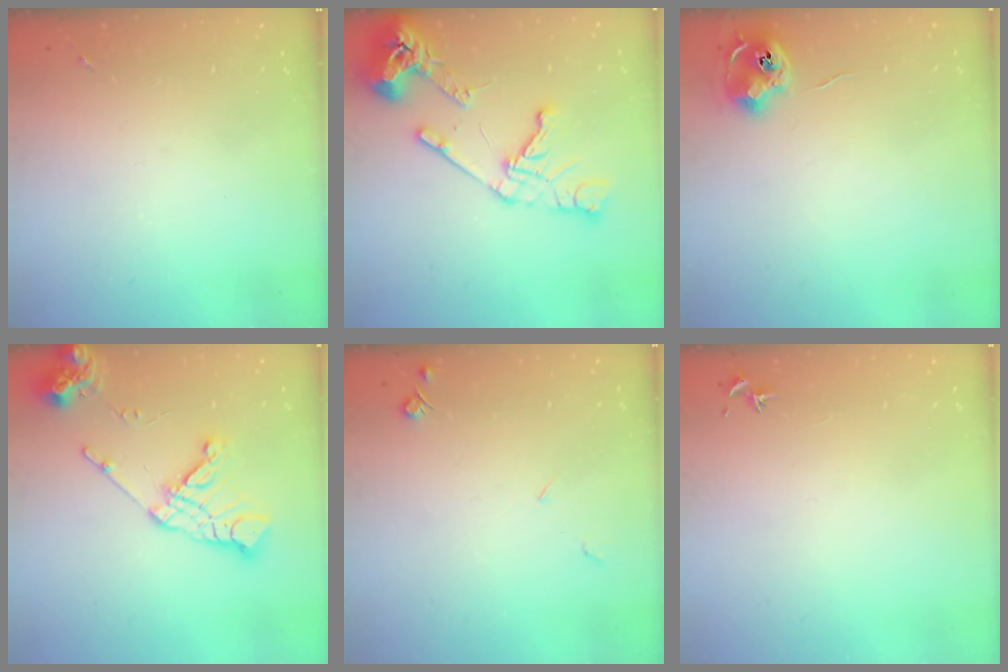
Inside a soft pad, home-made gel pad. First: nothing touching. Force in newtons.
{"total": 17.0, "press": 16.9, "slide": 1.9}
{"total": 8.8, "press": 8.8, "slide": 0.1}
{"total": 14.4, "press": 14.3, "slide": 1.9}
{"total": 4.2, "press": 4.2, "slide": 0.7}
{"total": 0.7, "press": 0.7, "slide": 0.3}